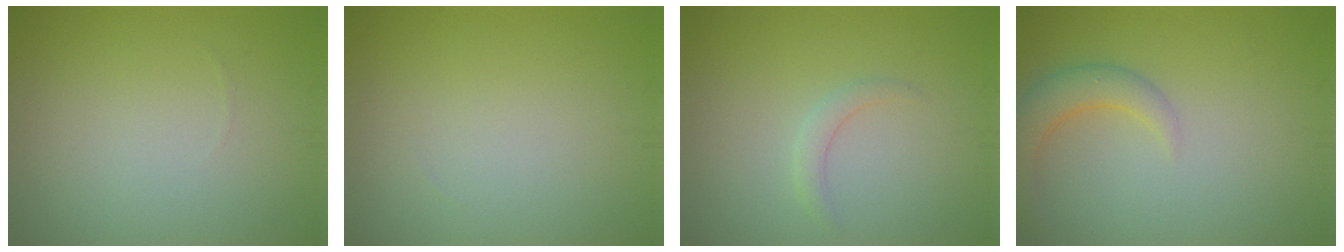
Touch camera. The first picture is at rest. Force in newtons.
{"total": 0.0}
{"total": 1.2, "press": 1.2, "slide": 0.1}
{"total": 3.2, "press": 3.2, "slide": 0.3}